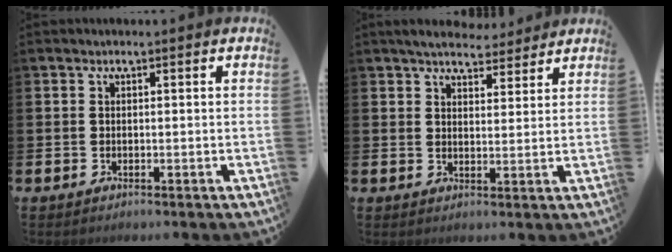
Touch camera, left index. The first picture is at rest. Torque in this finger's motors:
{"motor_torque": [1.04, -1.09, 0.14, 0.09]}